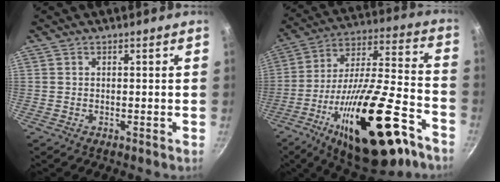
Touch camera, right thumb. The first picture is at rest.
{"total": 29.5, "force": [-15.0, 10.3, 23.2], "torque": [-0.352, 0.065, -0.238]}